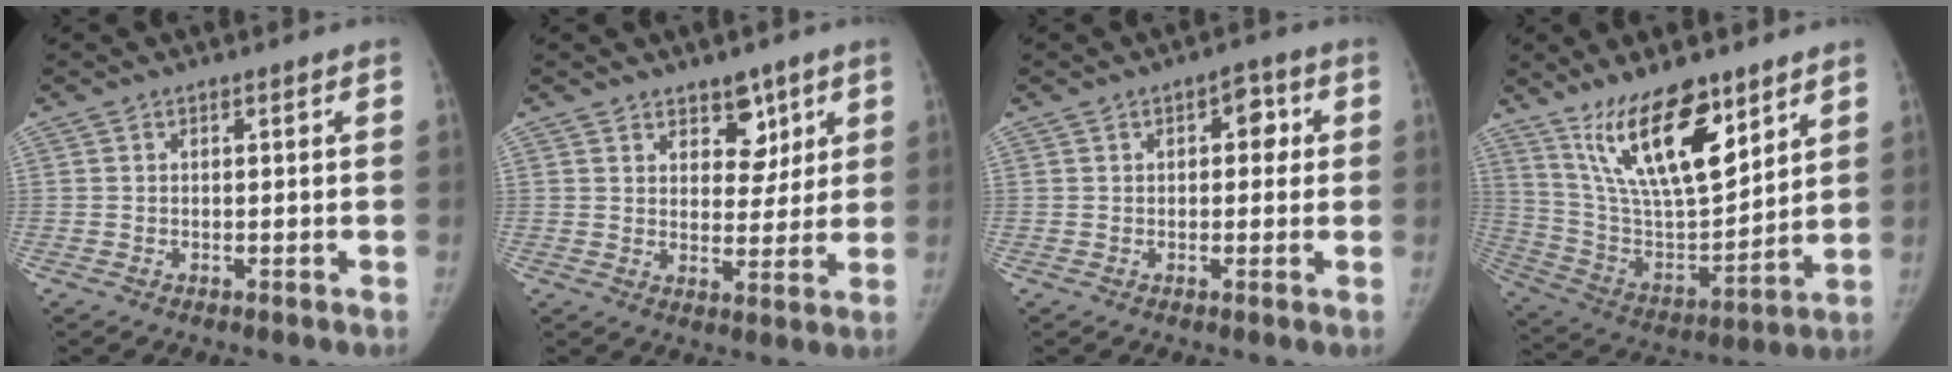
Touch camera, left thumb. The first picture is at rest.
{"total": 6.4, "force": [3.9, 4.1, 3.1], "torque": [-0.005, -0.025, 0.061]}
{"total": 4.3, "force": [0.9, 2.7, 3.2], "torque": [-0.016, 0.006, 0.005]}
{"total": 19.5, "force": [12.3, 7.0, 13.4], "torque": [-0.201, -0.068, 0.239]}